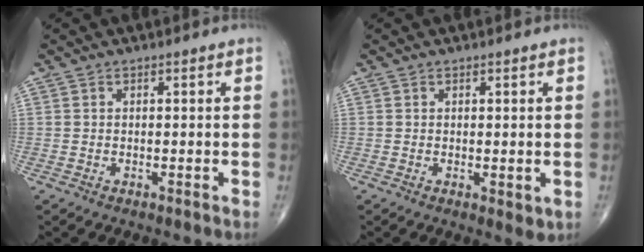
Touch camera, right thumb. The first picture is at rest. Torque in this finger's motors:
{"motor_torque": [-0.13, 0.16, 0.03, 0.13, -0.01]}